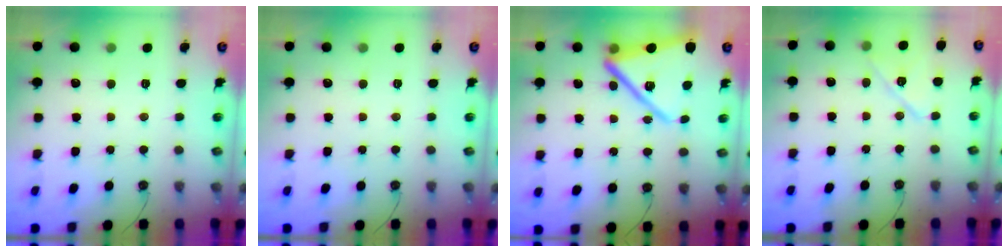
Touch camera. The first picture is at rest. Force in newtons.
{"total": 0.0}
{"total": 19.4, "press": 19.4, "slide": 1.4}
{"total": 10.8, "press": 9.7, "slide": 4.8}